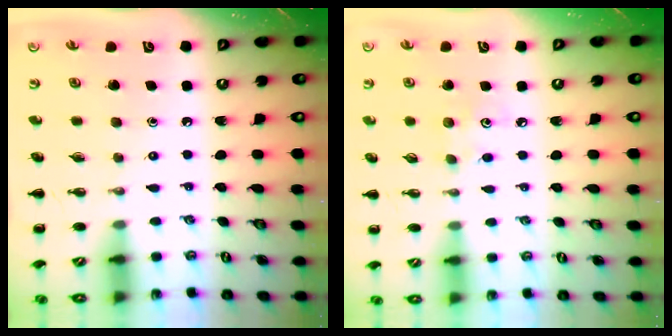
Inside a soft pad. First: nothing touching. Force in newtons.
{"total": 4.5, "press": 4.3, "slide": 1.1}